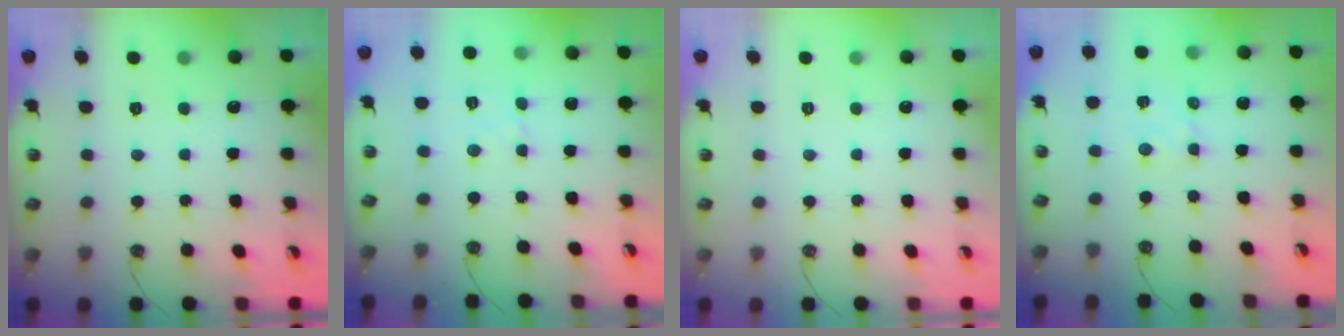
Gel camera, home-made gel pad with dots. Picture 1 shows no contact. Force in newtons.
{"total": 1.8, "press": 1.7, "slide": 0.6}
{"total": 0.0}
{"total": 2.2, "press": 2.2, "slide": 0.3}